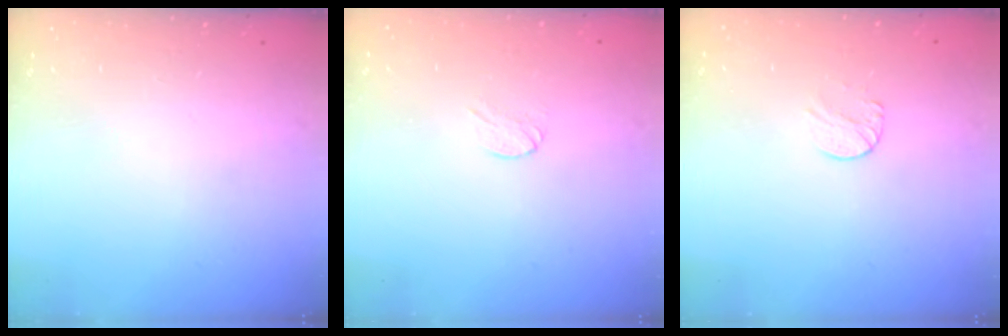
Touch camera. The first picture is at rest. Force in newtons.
{"total": 4.5, "press": 4.4, "slide": 0.5}
{"total": 5.8, "press": 5.8, "slide": 0.5}